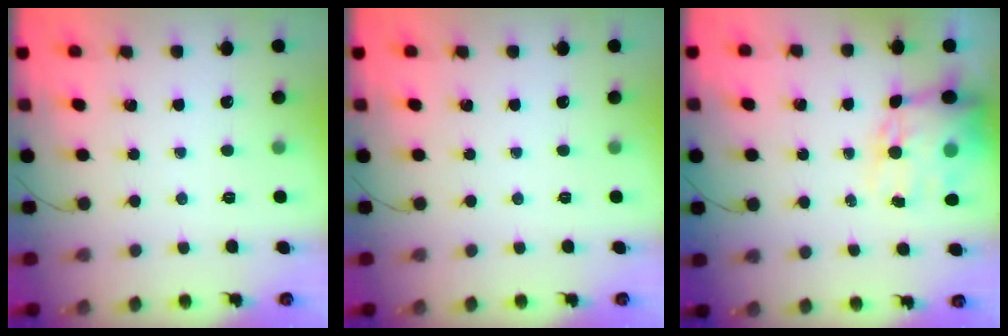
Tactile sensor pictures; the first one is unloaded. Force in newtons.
{"total": 0.0}
{"total": 14.2, "press": 13.8, "slide": 3.4}